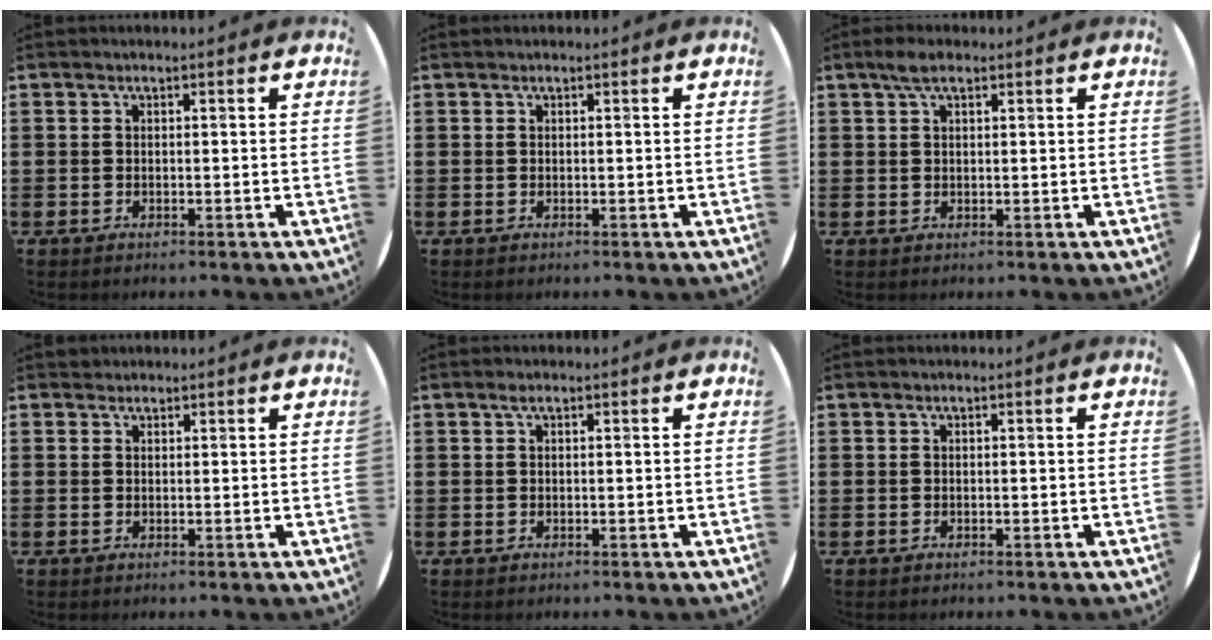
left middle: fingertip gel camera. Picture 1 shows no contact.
{"total": 0.0}
{"total": 2.7, "force": [1.7, 1.2, 1.7], "torque": [-0.029, 0.004, 0.028]}
{"total": 0.8, "force": [0.7, 0.3, -0.2], "torque": [0.002, 0.004, 0.014]}
{"total": 0.7, "force": [0.4, 0.2, 0.5], "torque": [-0.011, 0.003, 0.007]}
{"total": 0.0}